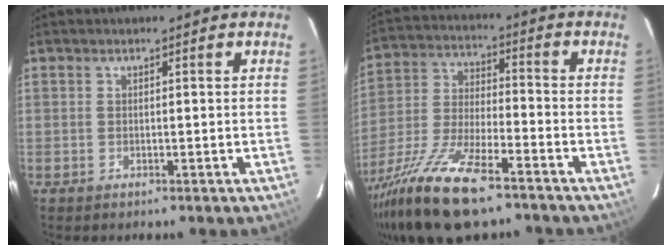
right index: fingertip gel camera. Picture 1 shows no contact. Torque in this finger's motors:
{"motor_torque": [1.45, -0.69, 0.75, 0.21]}